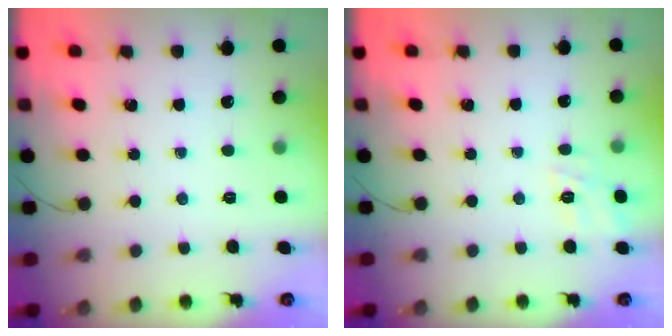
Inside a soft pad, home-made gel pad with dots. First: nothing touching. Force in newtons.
{"total": 10.1, "press": 10.0, "slide": 1.5}